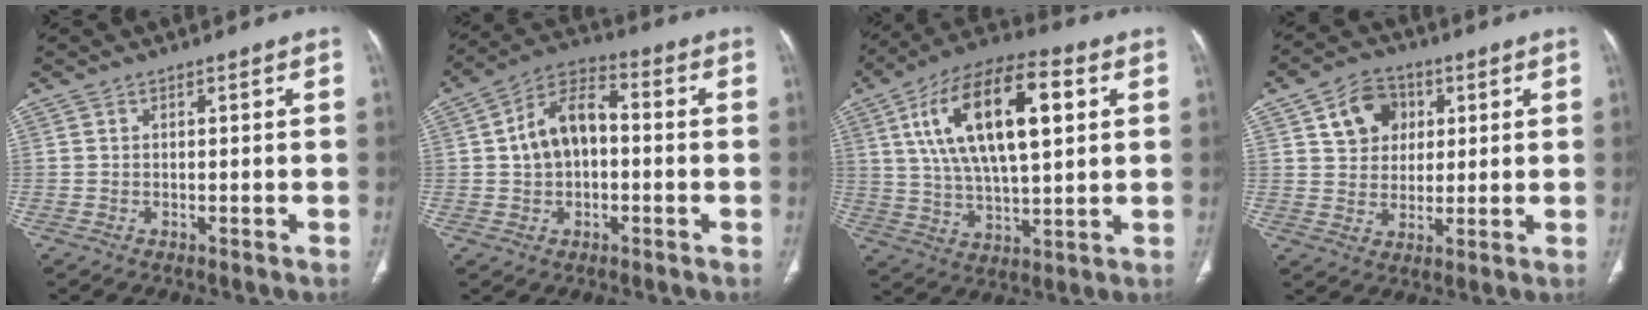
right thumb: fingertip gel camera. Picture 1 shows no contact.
{"total": 10.8, "force": [0.3, 7.0, 8.2], "torque": [-0.137, 0.033, -0.006]}
{"total": 22.0, "force": [6.2, 9.4, 18.9], "torque": [-0.326, 0.004, 0.101]}
{"total": 9.2, "force": [3.3, 7.4, 4.4], "torque": [-0.039, -0.005, 0.056]}